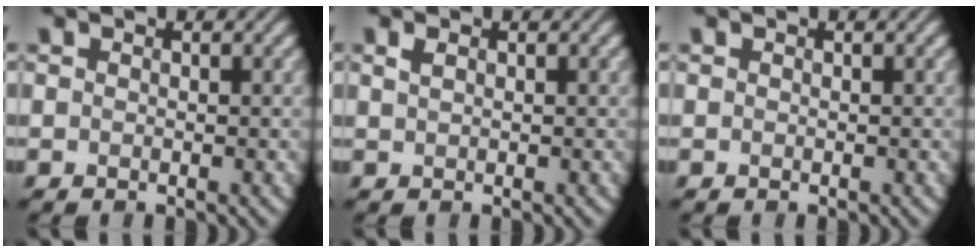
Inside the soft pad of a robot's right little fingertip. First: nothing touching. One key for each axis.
{"total": 0.8, "fx": 0.5, "fy": 0.3, "fz": 0.6, "tx": -0.014, "ty": 0.003, "tz": 0.011}
{"total": 0.0}